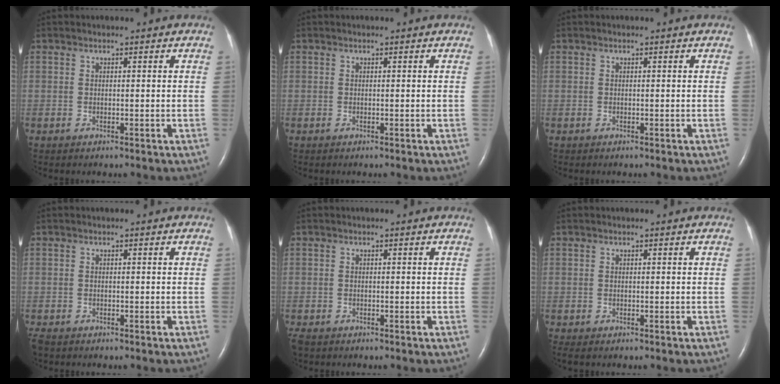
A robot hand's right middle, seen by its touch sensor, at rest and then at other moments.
{"total": 0.0}
{"total": 0.0}
{"total": 1.7, "force": [-1.4, 0.8, 0.6], "torque": [-0.017, -0.004, -0.021]}
{"total": 1.9, "force": [-1.4, 1.0, 0.7], "torque": [-0.019, -0.004, -0.021]}
{"total": 0.8, "force": [-0.6, 0.3, 0.4], "torque": [-0.007, -0.002, -0.008]}